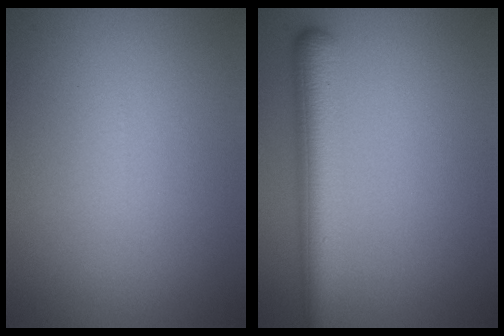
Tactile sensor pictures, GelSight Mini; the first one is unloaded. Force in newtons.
{"total": 5.2, "press": 5.2, "slide": 0.1}